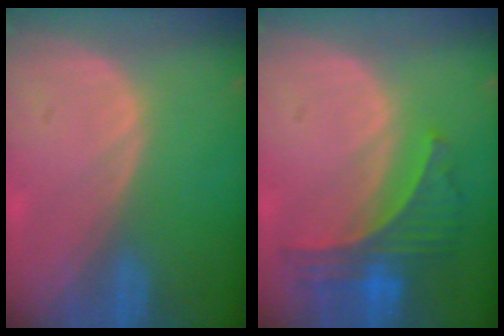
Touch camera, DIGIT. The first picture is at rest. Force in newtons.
{"total": 7.2, "press": 6.4, "slide": 3.3}